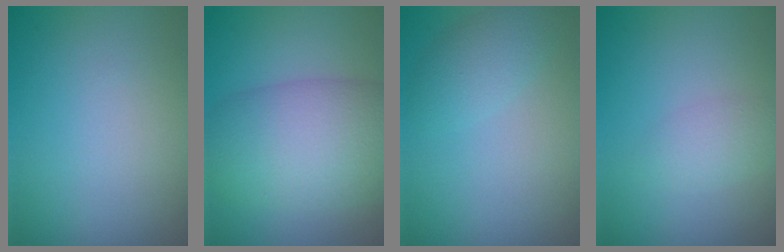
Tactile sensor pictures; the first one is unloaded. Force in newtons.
{"total": 8.9, "press": 8.9, "slide": 0.3}
{"total": 2.3, "press": 2.3, "slide": 0.1}
{"total": 1.8, "press": 1.8, "slide": 0.0}